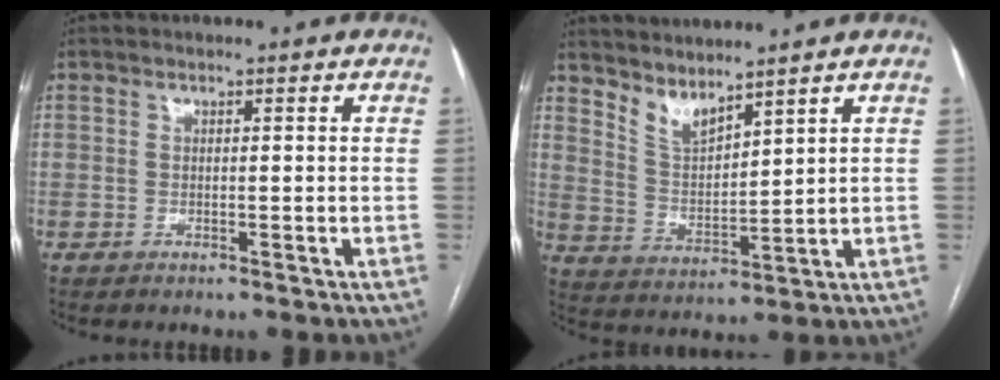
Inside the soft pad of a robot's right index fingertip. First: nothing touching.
{"total": 5.6, "force": [5.1, 1.1, 1.9], "torque": [-0.047, -0.006, 0.116]}